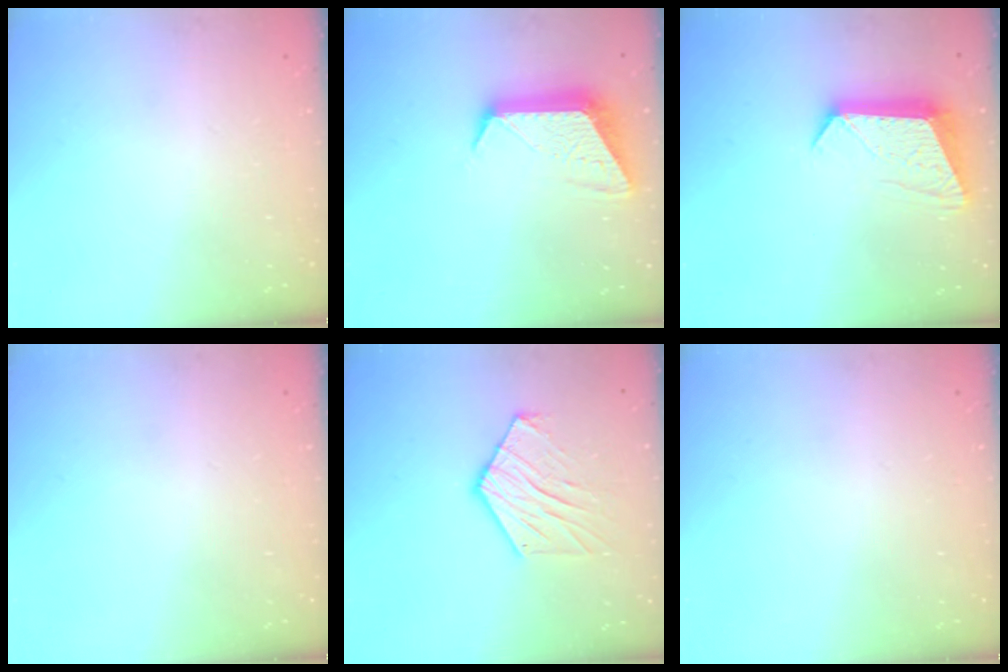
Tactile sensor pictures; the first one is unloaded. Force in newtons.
{"total": 12.1, "press": 12.1, "slide": 1.0}
{"total": 12.1, "press": 12.1, "slide": 1.0}
{"total": 0.0}
{"total": 11.4, "press": 11.4, "slide": 1.0}
{"total": 0.0}